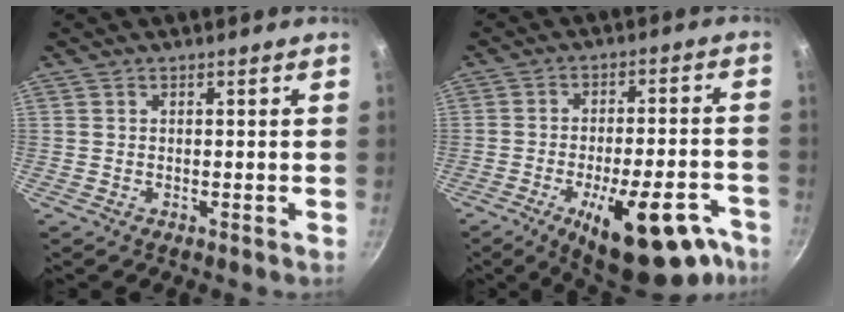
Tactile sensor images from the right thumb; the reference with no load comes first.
{"total": 20.7, "force": [-11.2, 7.9, 15.5], "torque": [-0.167, 0.043, -0.154]}